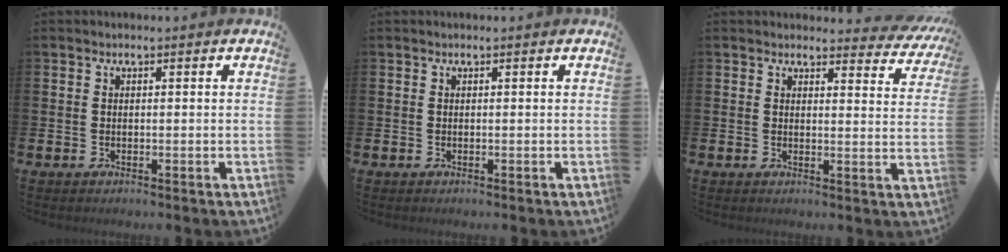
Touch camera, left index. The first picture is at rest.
{"total": 0.0}
{"total": 2.5, "force": [2.4, 0.9, 0.1], "torque": [0.005, -0.019, 0.035]}